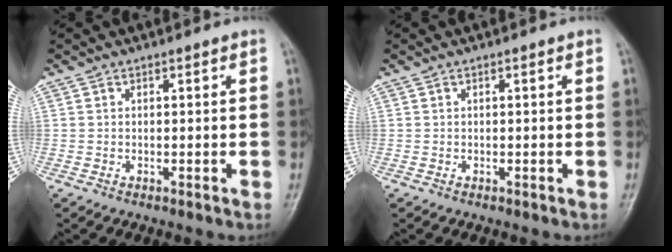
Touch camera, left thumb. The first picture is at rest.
{"total": 0.0}